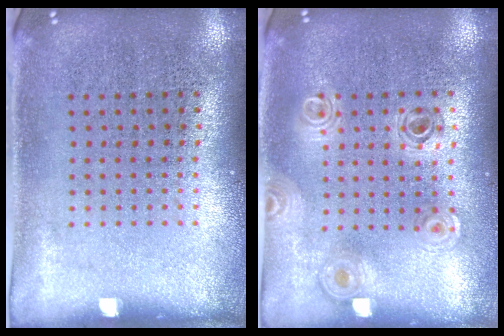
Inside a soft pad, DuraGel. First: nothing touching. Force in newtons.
{"total": 0.9, "press": 0.9, "slide": 0.1}